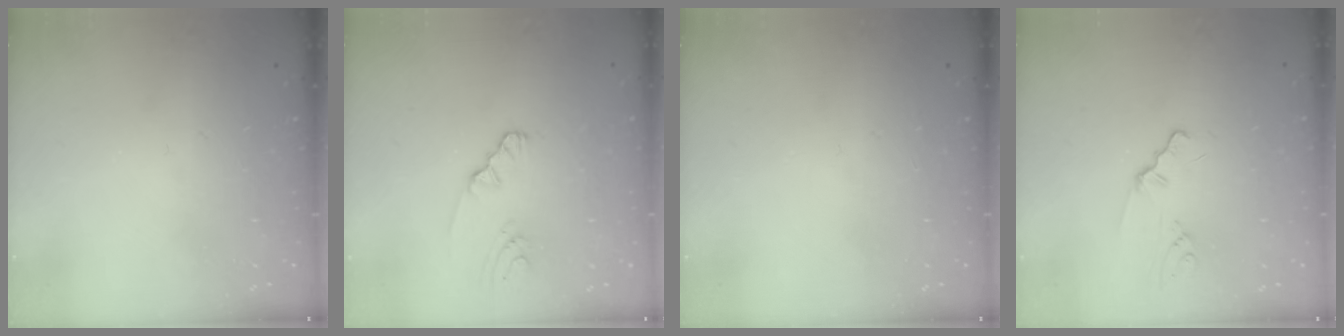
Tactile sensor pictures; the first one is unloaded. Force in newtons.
{"total": 1.2, "press": 1.2, "slide": 0.3}
{"total": 0.0}
{"total": 0.8, "press": 0.8, "slide": 0.2}